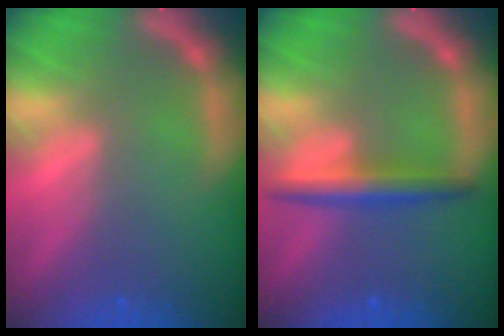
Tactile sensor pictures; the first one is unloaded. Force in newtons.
{"total": 3.5}